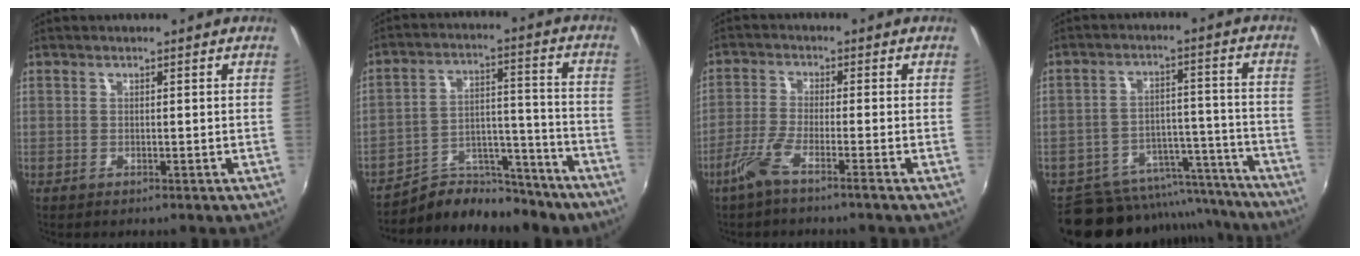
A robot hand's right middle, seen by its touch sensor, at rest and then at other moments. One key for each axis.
{"total": 16.5, "fx": -14.3, "fy": 6.8, "fz": 4.5, "tx": -0.080, "ty": 0.042, "tz": -0.201}
{"total": 4.8, "fx": -3.3, "fy": -0.3, "fz": 3.5, "tx": -0.089, "ty": -0.006, "tz": -0.069}
{"total": 18.0, "fx": -15.5, "fy": 7.8, "fz": 4.6, "tx": -0.091, "ty": 0.047, "tz": -0.199}